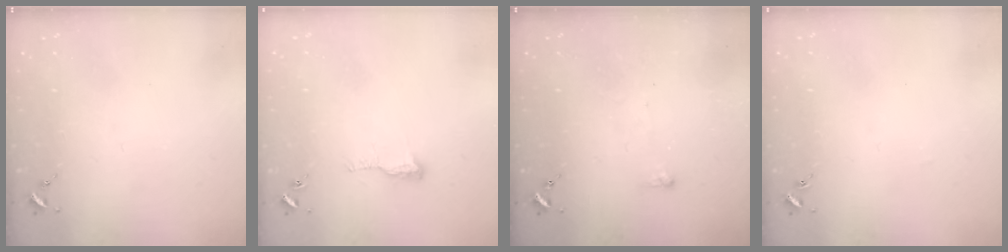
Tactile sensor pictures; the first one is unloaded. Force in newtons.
{"total": 6.8, "press": 6.7, "slide": 0.7}
{"total": 2.9, "press": 2.9, "slide": 0.3}
{"total": 1.1, "press": 1.1, "slide": 0.2}